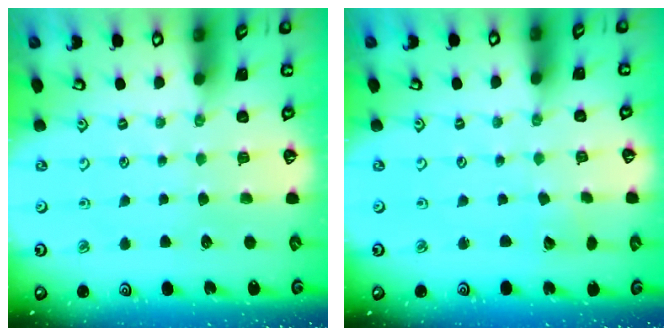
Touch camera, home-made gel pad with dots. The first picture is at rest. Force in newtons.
{"total": 2.0, "press": 2.0, "slide": 0.2}